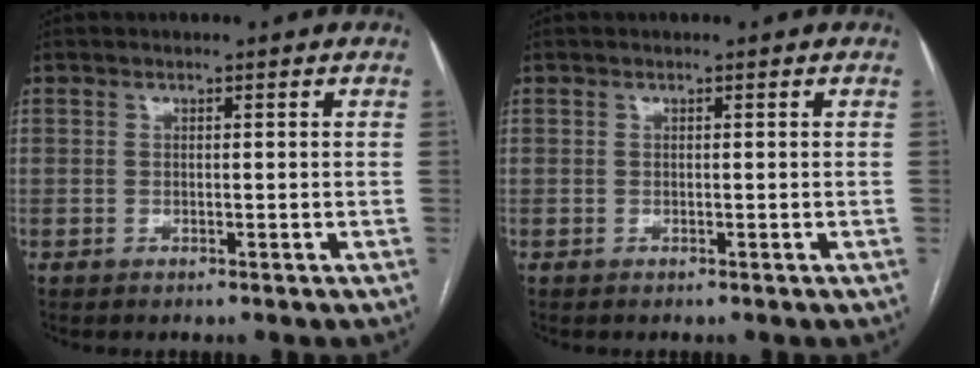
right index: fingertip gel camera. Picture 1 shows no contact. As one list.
[{"total": 0.0}]